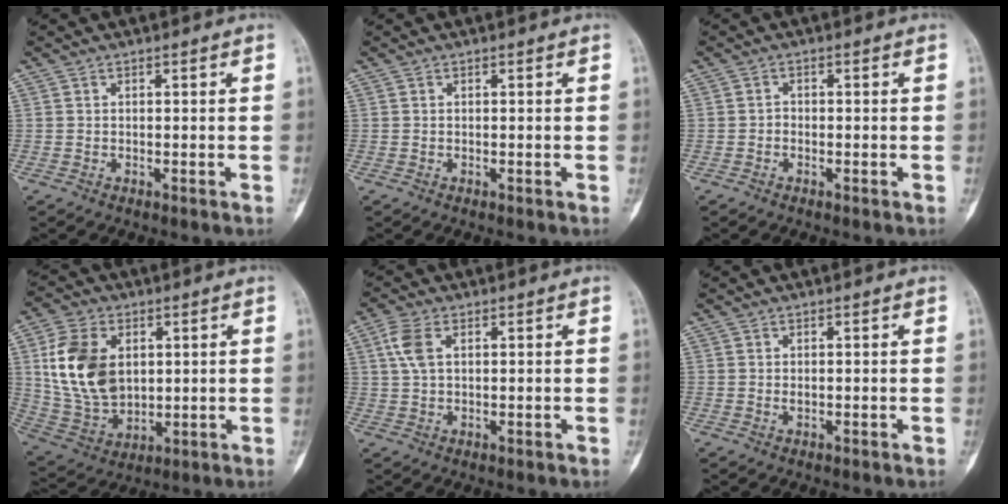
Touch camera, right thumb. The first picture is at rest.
{"total": 0.0}
{"total": 1.0, "force": [-0.6, 0.7, 0.5], "torque": [-0.005, 0.006, -0.015]}
{"total": 15.5, "force": [3.0, 10.5, 11.1], "torque": [-0.200, -0.008, 0.069]}
{"total": 4.9, "force": [1.6, 2.6, 3.8], "torque": [-0.091, 0.010, 0.031]}
{"total": 0.5, "force": [0.1, 0.3, 0.4], "torque": [-0.008, 0.000, 0.001]}